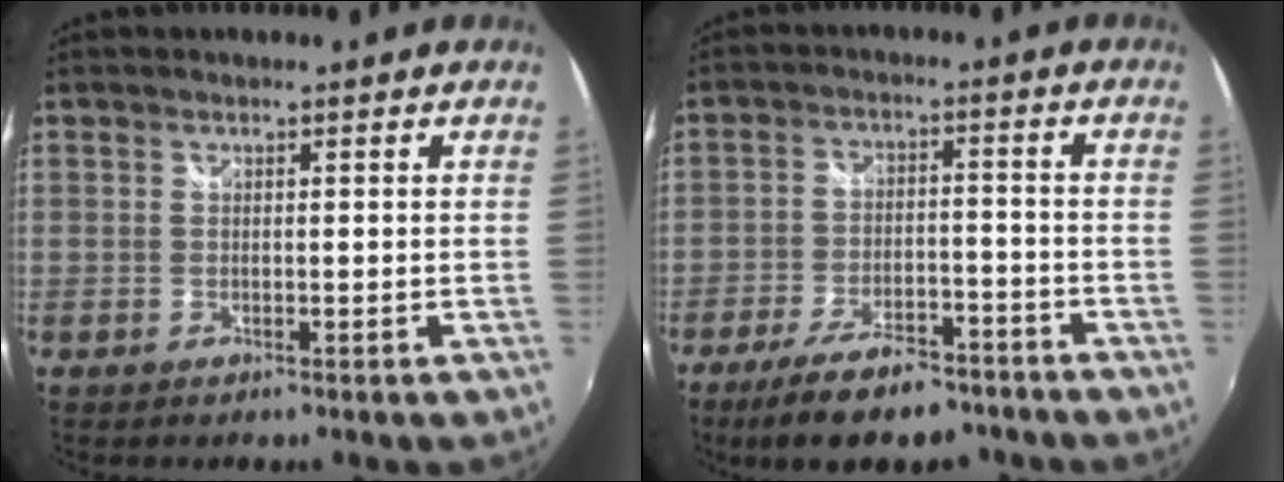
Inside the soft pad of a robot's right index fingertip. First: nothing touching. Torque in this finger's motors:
{"motor_torque": [1.01, -0.83, 0.45, 0.06]}